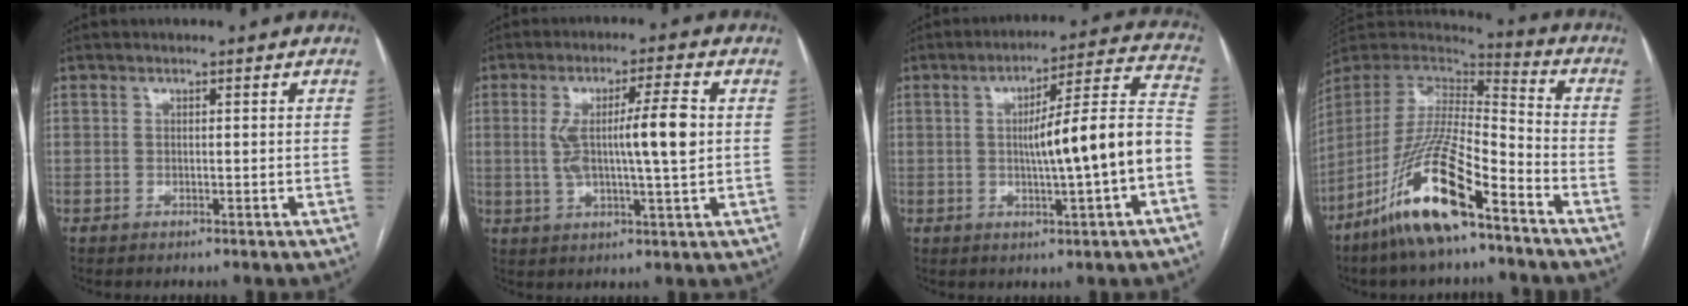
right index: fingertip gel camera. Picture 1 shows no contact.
{"total": 9.8, "force": [0.9, 0.4, 9.8], "torque": [-0.175, 0.009, 0.017]}
{"total": 14.3, "force": [-2.4, 0.0, 14.1], "torque": [-0.201, 0.024, -0.035]}
{"total": 17.6, "force": [-11.0, 3.2, 13.4], "torque": [-0.288, -0.021, -0.206]}